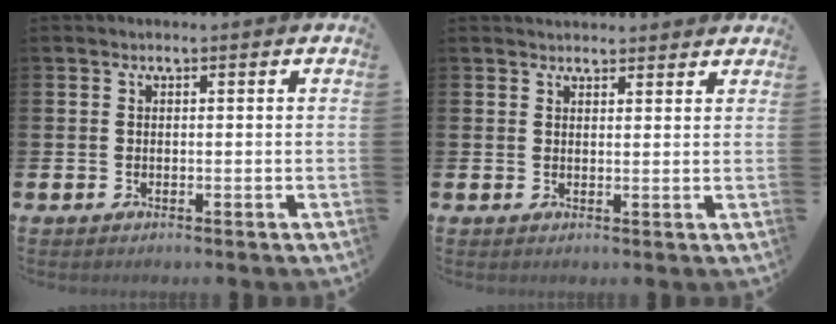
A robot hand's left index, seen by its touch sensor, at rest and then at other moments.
{"total": 2.2, "force": [2.2, 0.5, -0.1], "torque": [0.005, -0.009, 0.040]}